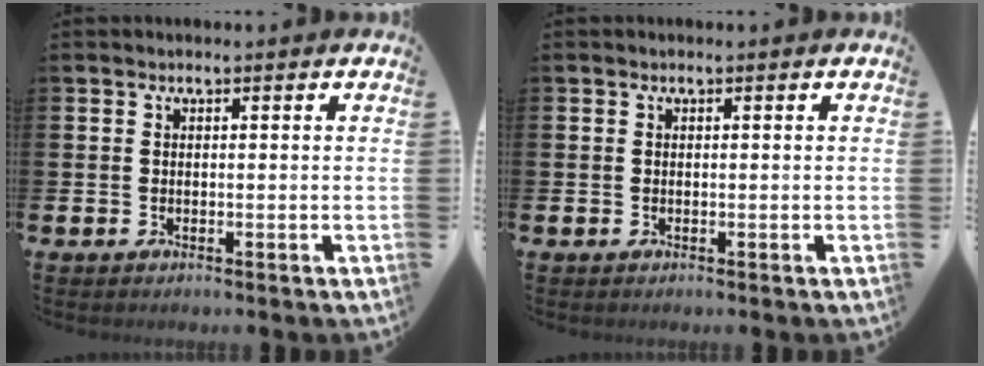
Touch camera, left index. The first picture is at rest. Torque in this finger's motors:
{"motor_torque": [-0.06, 0.00, -0.02, 0.01]}